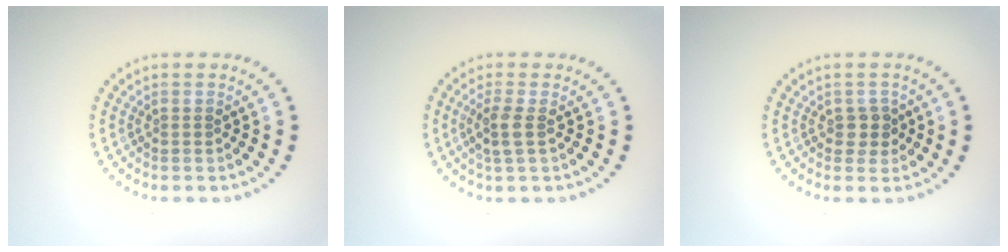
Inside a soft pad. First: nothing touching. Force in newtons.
{"total": 1.9, "press": 1.7, "slide": 0.9}
{"total": 1.5, "press": 1.4, "slide": 0.6}